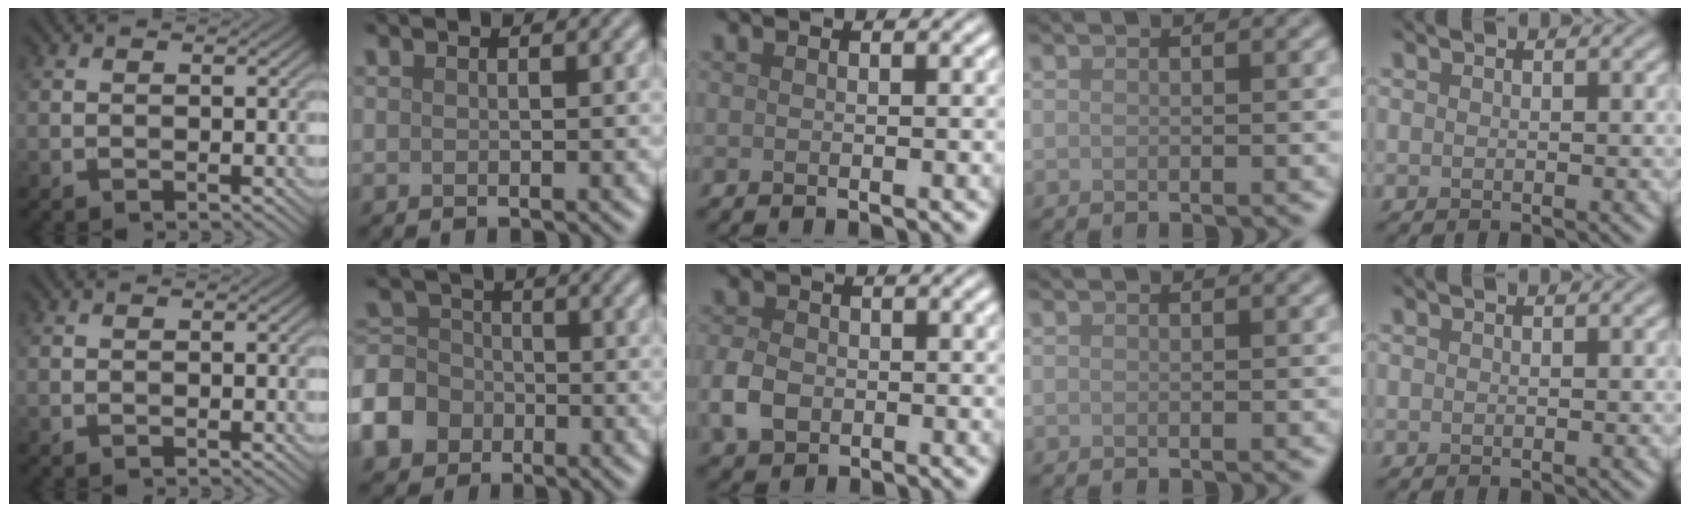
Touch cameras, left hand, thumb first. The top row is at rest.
{"index": {"total": 7.1, "force": [-3.5, 5.7, 2.2], "torque": [-0.044, -0.013, -0.082]}, "middle": {"total": 3.2, "force": [-0.9, 2.5, 1.9], "torque": [-0.043, -0.002, -0.022]}}